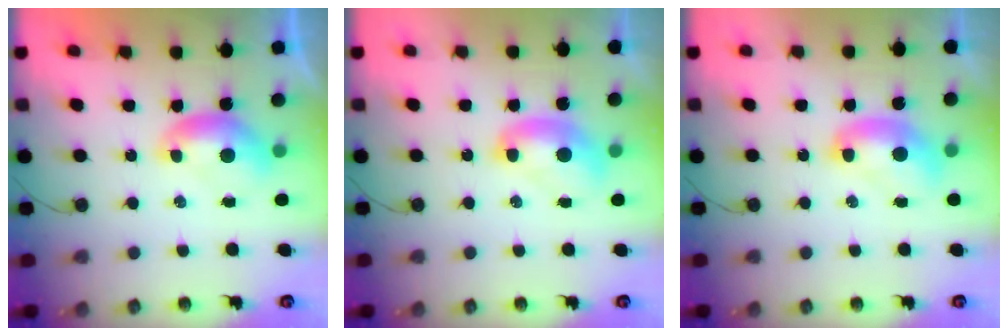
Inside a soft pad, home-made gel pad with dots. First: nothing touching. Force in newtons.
{"total": 2.4, "press": 2.4, "slide": 0.2}
{"total": 2.1, "press": 2.1, "slide": 0.2}